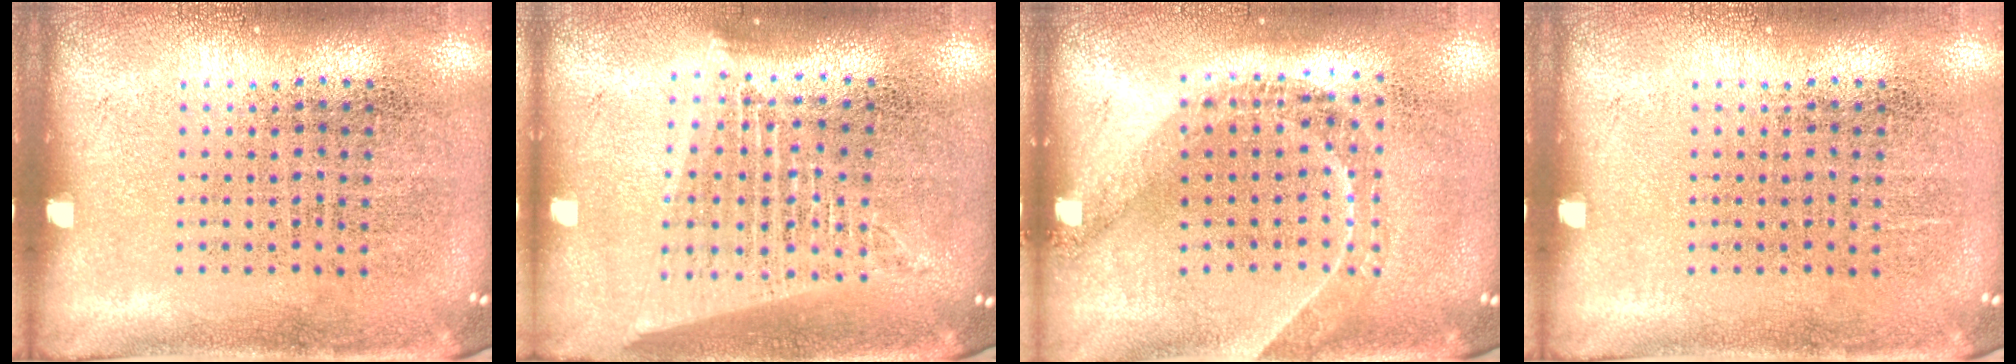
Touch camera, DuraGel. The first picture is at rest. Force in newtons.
{"total": 1.7, "press": 1.6, "slide": 0.8}
{"total": 1.5, "press": 1.3, "slide": 0.9}
{"total": 0.0}